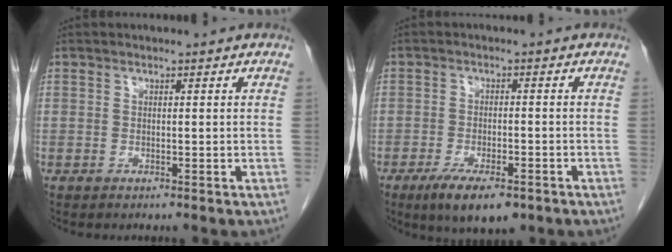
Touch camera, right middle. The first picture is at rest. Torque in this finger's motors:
{"motor_torque": [1.30, -0.66, 0.29, 0.07]}